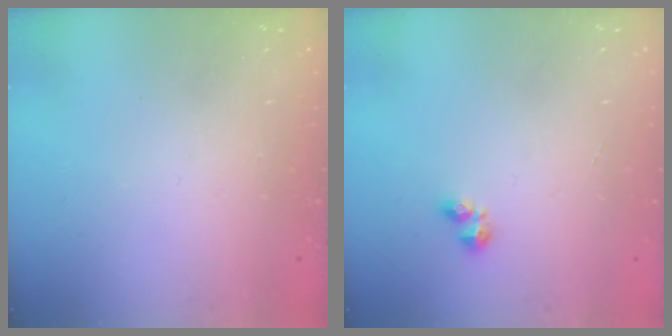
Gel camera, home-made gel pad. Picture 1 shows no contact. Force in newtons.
{"total": 2.6, "press": 2.5, "slide": 0.5}